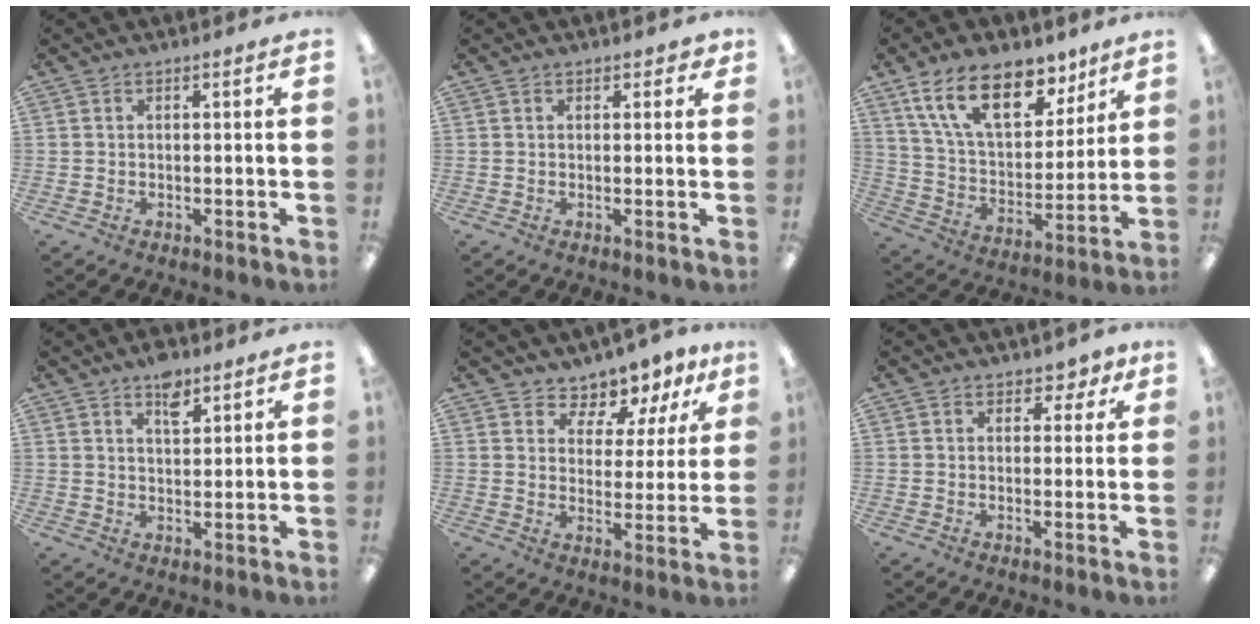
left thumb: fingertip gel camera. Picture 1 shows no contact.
{"total": 1.5, "force": [0.9, 1.1, 0.6], "torque": [0.003, -0.003, 0.013]}
{"total": 19.2, "force": [12.1, 9.7, 11.3], "torque": [-0.197, -0.047, 0.217]}
{"total": 5.5, "force": [3.8, 2.7, 3.0], "torque": [-0.036, -0.017, 0.063]}
{"total": 7.1, "force": [6.2, 3.3, 0.9], "torque": [-0.017, -0.057, 0.110]}
{"total": 3.1, "force": [1.5, 2.5, 0.9], "torque": [0.002, -0.002, 0.024]}